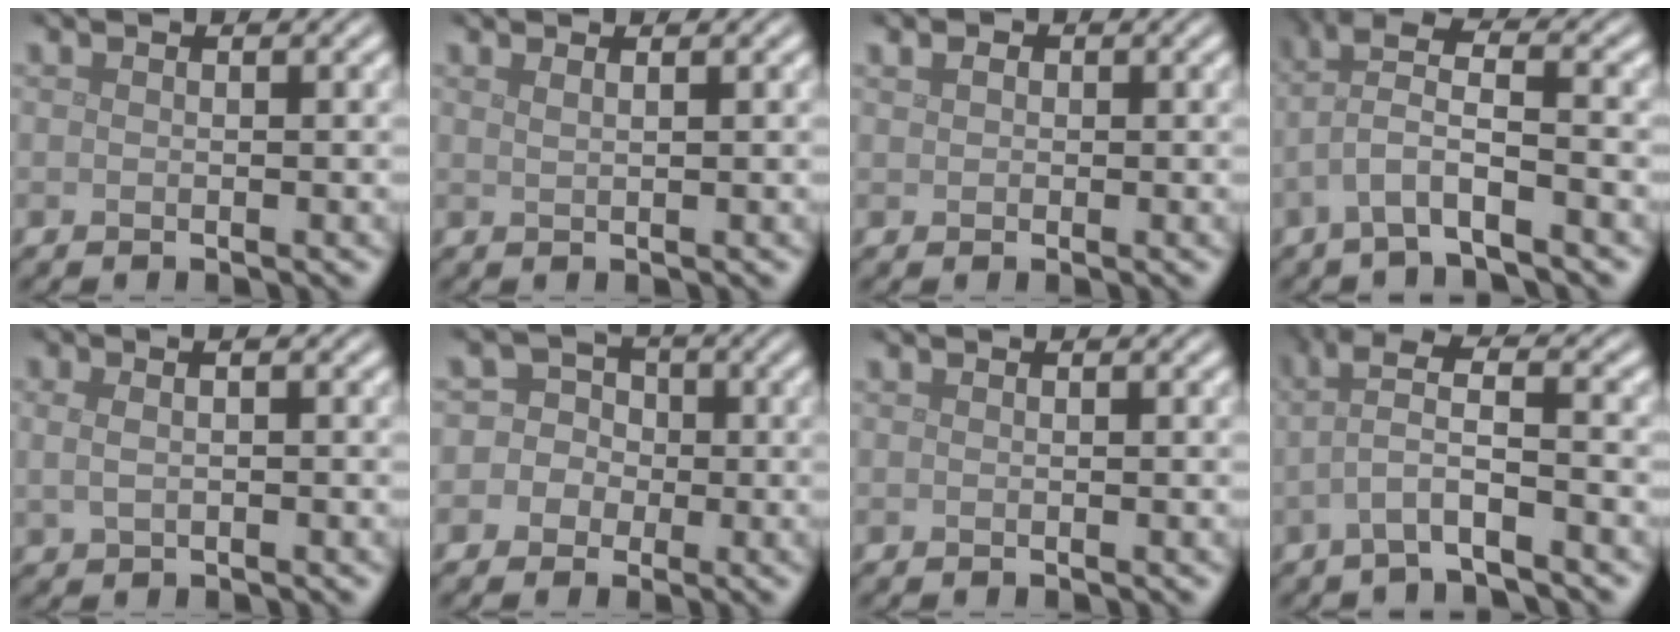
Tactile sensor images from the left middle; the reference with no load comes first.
{"total": 1.3, "force": [0.8, 0.6, 0.8], "torque": [-0.003, -0.001, 0.002]}
{"total": 1.0, "force": [0.4, 0.9, 0.3], "torque": [-0.004, 0.003, 0.001]}
{"total": 4.2, "force": [-1.3, 1.0, 3.9], "torque": [-0.083, 0.011, -0.031]}
{"total": 2.7, "force": [0.9, 1.6, 2.0], "torque": [-0.039, 0.014, 0.007]}
{"total": 5.7, "force": [-0.4, 5.5, 1.2], "torque": [-0.002, 0.031, -0.046]}
{"total": 0.0}
{"total": 3.9, "force": [-0.8, 0.8, 3.7], "torque": [-0.077, 0.009, -0.020]}